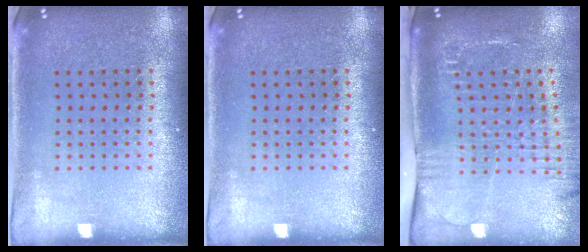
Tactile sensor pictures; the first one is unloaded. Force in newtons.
{"total": 0.0}
{"total": 2.6, "press": 2.1, "slide": 1.6}